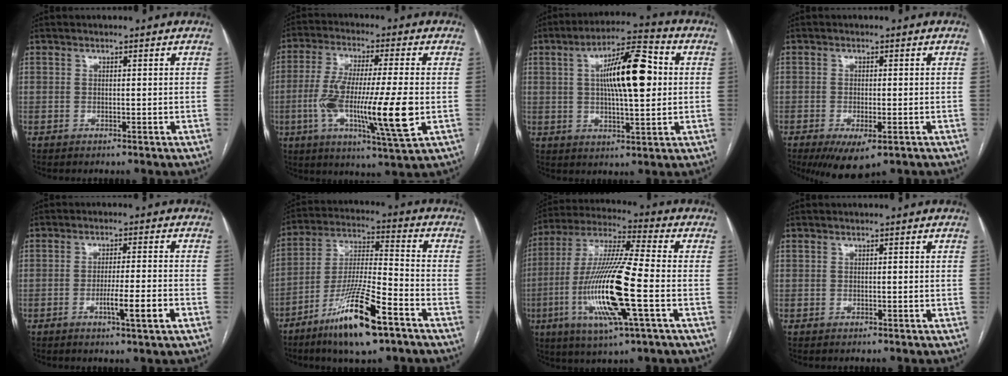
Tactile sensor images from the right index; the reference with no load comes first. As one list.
[{"total": 16.3, "force": [-3.1, 1.2, 16.0], "torque": [-0.297, -0.017, -0.055]}, {"total": 13.0, "force": [2.0, 2.8, 12.5], "torque": [-0.212, 0.024, 0.030]}, {"total": 6.7, "force": [-3.9, 2.1, 5.0], "torque": [-0.077, -0.016, -0.057]}, {"total": 6.2, "force": [-2.5, -0.2, 5.7], "torque": [-0.091, -0.008, -0.041]}, {"total": 15.4, "force": [-9.0, 2.0, 12.4], "torque": [-0.240, -0.024, -0.160]}, {"total": 18.3, "force": [-4.6, 1.2, 17.7], "torque": [-0.366, -0.015, -0.086]}, {"total": 0.0}]